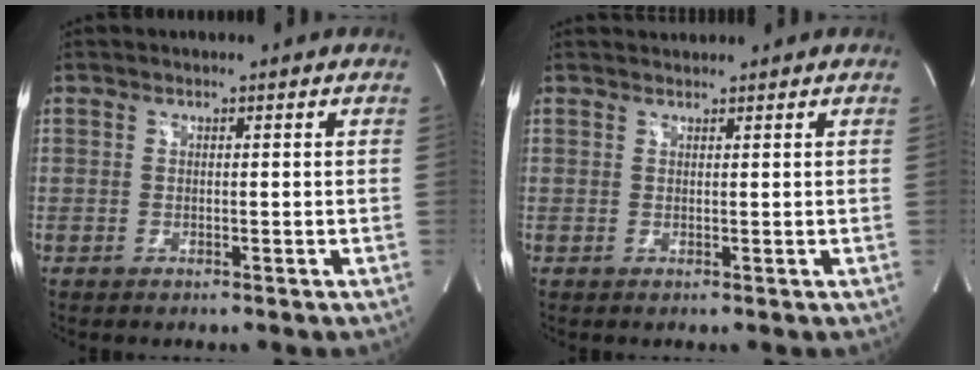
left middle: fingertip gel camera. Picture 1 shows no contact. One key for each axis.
{"total": 1.3, "fx": 1.3, "fy": 0.0, "fz": -0.2, "tx": -0.007, "ty": 0.014, "tz": 0.027}